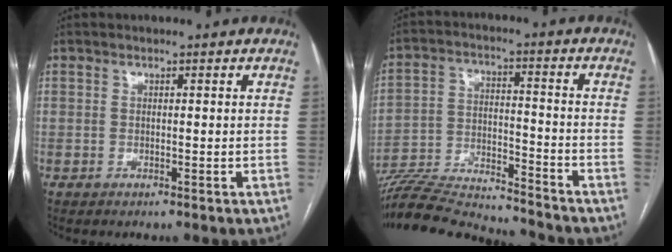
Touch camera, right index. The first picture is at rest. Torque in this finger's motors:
{"motor_torque": [-0.45, -0.57, -1.05, -0.21]}